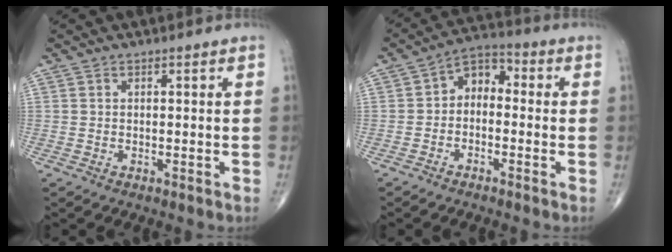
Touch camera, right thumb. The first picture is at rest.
{"total": 6.2, "force": [-0.6, 4.3, 4.4], "torque": [-0.049, 0.033, -0.028]}